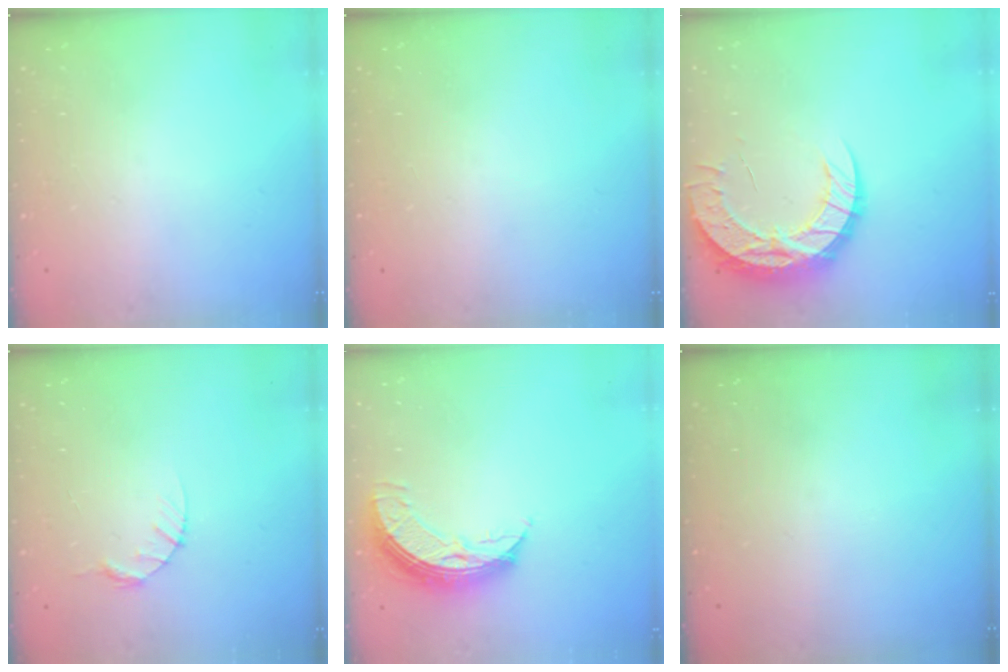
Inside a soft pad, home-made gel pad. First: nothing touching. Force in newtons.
{"total": 0.0}
{"total": 13.4, "press": 13.4, "slide": 1.0}
{"total": 3.9, "press": 3.8, "slide": 0.5}
{"total": 8.7, "press": 8.6, "slide": 0.9}
{"total": 0.0}